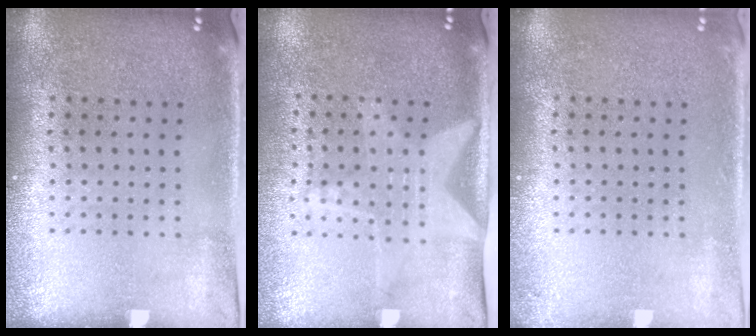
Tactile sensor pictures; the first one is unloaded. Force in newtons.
{"total": 1.9, "press": 1.5, "slide": 1.1}
{"total": 0.9, "press": 0.9, "slide": 0.2}